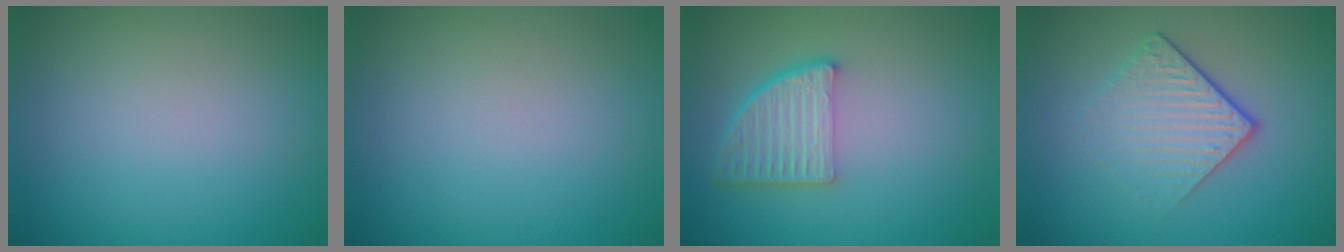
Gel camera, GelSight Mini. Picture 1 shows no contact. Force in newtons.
{"total": 0.0}
{"total": 5.1, "press": 3.7, "slide": 3.5}
{"total": 4.4, "press": 2.7, "slide": 3.4}